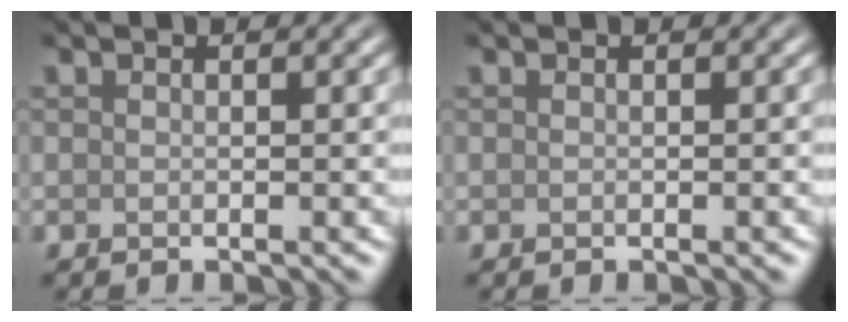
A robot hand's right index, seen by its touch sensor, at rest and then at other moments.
{"total": 0.0}